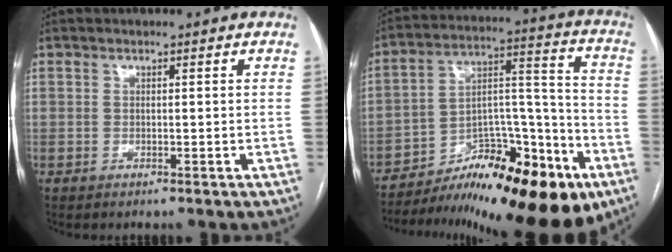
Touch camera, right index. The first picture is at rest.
{"total": 23.4, "force": [-16.1, 6.1, 15.9], "torque": [-0.172, 0.031, -0.244]}